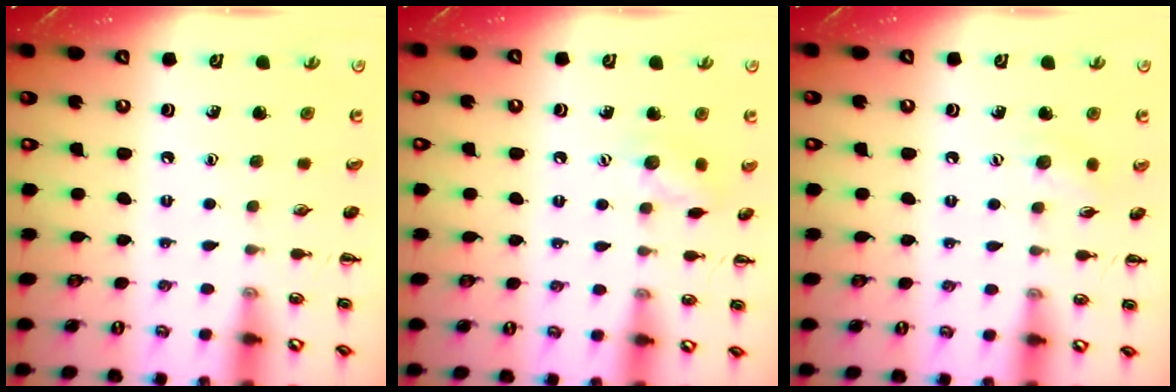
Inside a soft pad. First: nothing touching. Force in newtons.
{"total": 7.5, "press": 7.4, "slide": 1.1}
{"total": 6.0, "press": 5.8, "slide": 1.2}